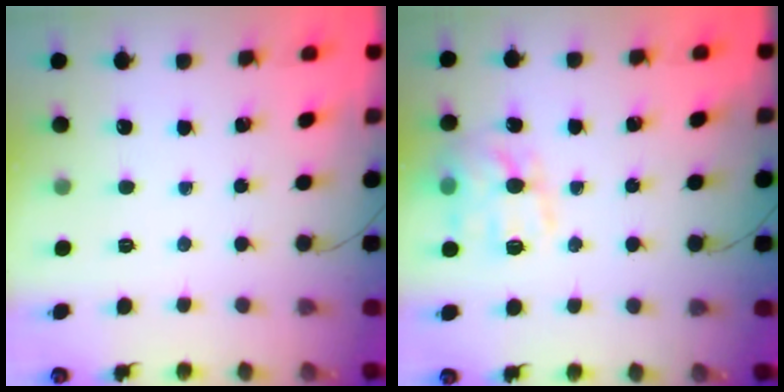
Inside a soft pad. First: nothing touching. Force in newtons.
{"total": 12.9, "press": 12.9, "slide": 0.2}